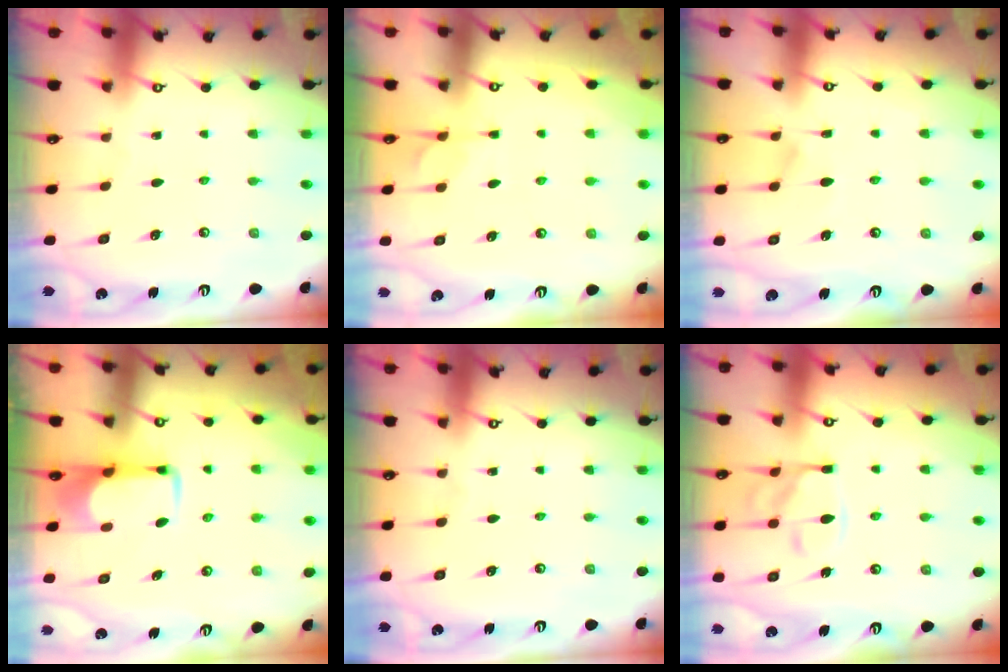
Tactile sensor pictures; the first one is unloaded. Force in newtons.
{"total": 4.5, "press": 4.4, "slide": 1.2}
{"total": 5.0, "press": 5.0, "slide": 0.6}
{"total": 2.0, "press": 2.0, "slide": 0.4}
{"total": 0.0}
{"total": 13.3, "press": 13.2, "slide": 1.4}